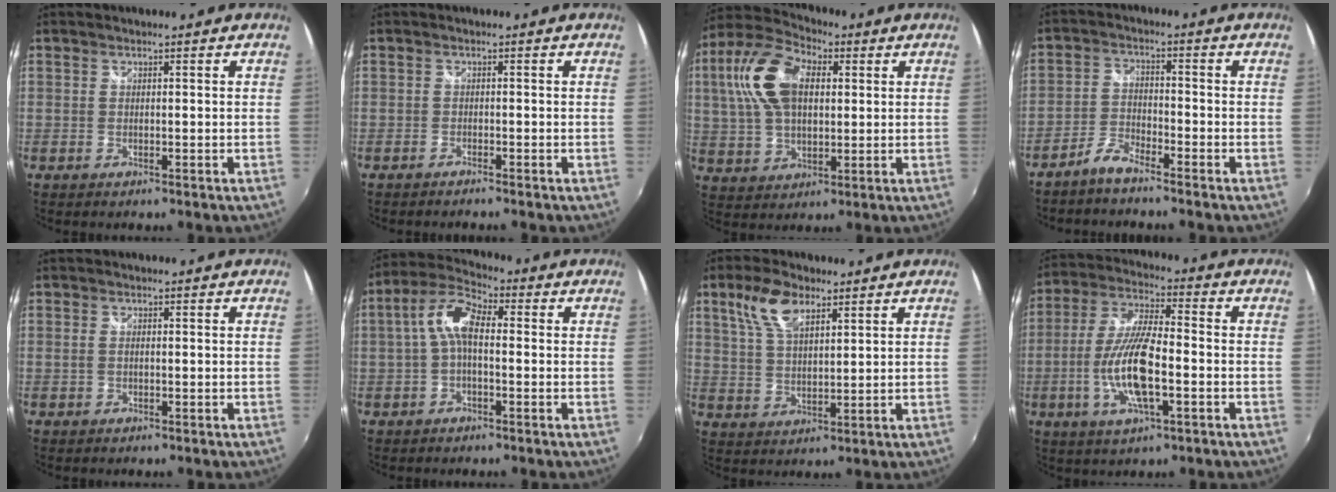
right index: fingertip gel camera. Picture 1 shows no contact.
{"total": 1.2, "force": [-1.1, 0.2, 0.3], "torque": [-0.013, -0.005, -0.023]}
{"total": 15.9, "force": [3.9, 9.4, 12.2], "torque": [-0.258, 0.033, 0.068]}
{"total": 3.9, "force": [-3.5, 0.8, 1.6], "torque": [-0.046, 0.006, -0.075]}
{"total": 1.1, "force": [-0.1, 0.6, 0.9], "torque": [-0.021, -0.002, -0.003]}
{"total": 7.5, "force": [0.0, 3.6, 6.6], "torque": [-0.141, 0.027, -0.004]}
{"total": 8.4, "force": [4.8, 3.7, 5.8], "torque": [-0.117, 0.017, 0.096]}
{"total": 13.4, "force": [-3.5, 3.8, 12.4], "torque": [-0.254, -0.005, -0.066]}